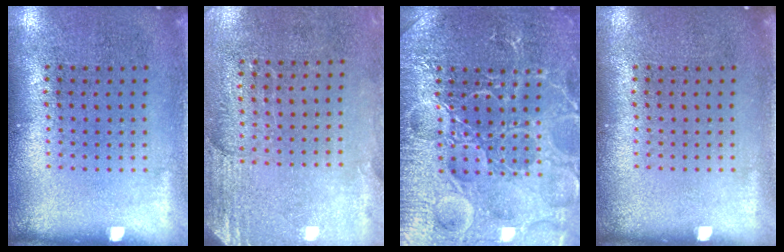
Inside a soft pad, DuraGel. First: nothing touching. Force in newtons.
{"total": 2.6, "press": 2.3, "slide": 1.2}
{"total": 7.4, "press": 7.4, "slide": 0.9}
{"total": 0.0}